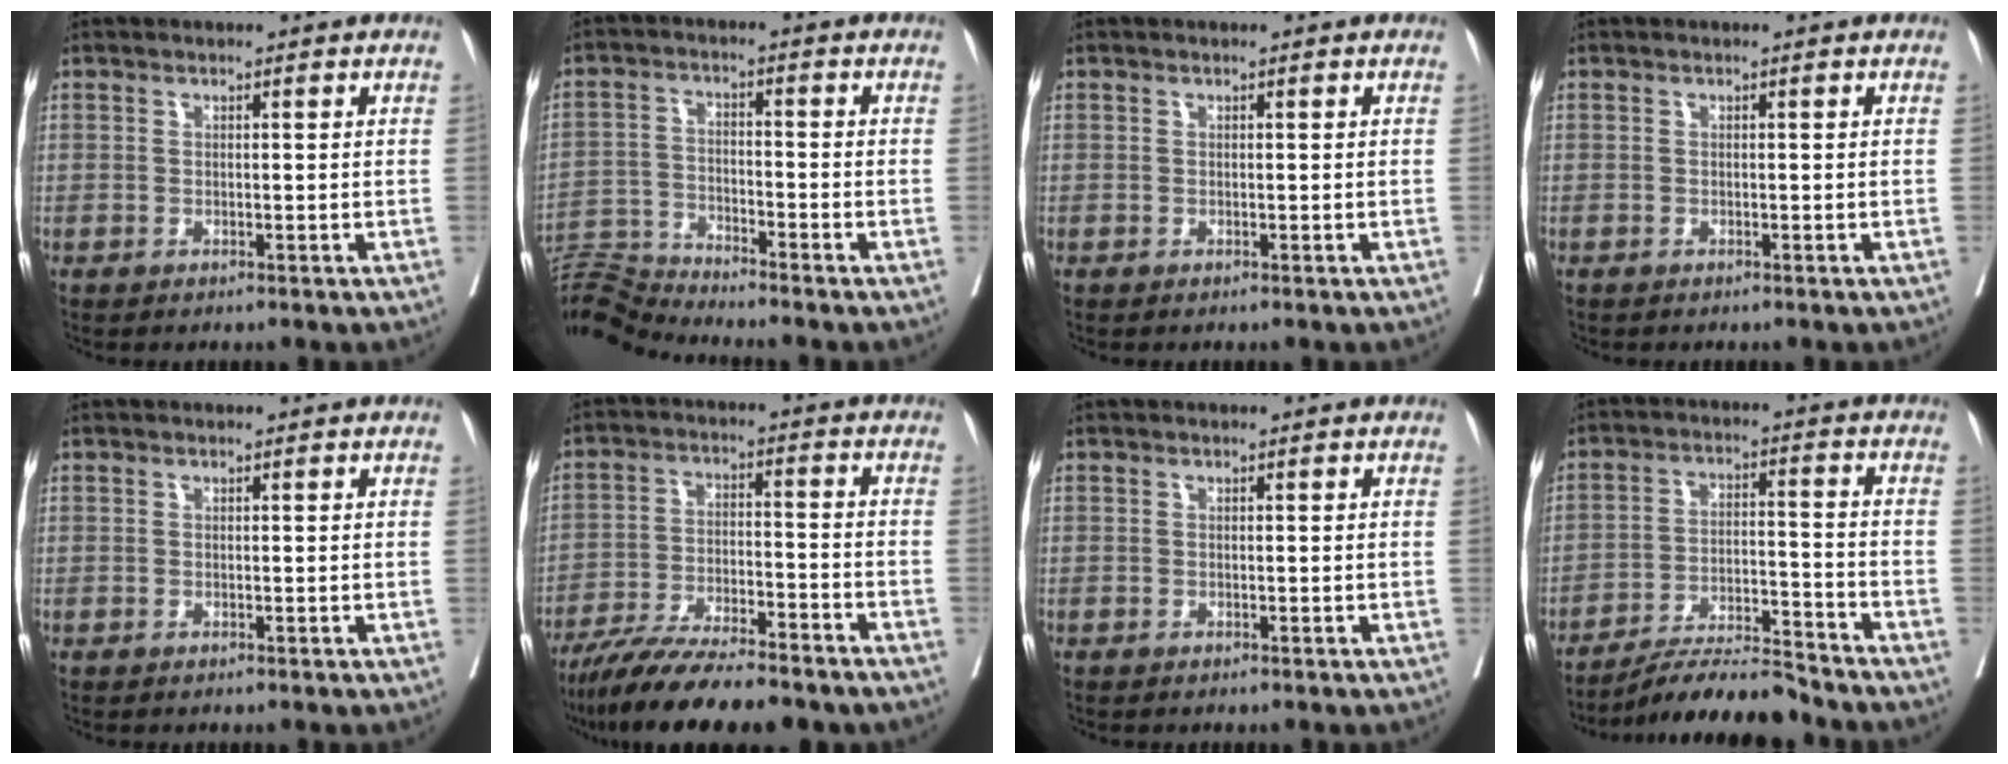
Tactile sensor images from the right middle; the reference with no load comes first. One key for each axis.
{"total": 6.9, "fx": -6.6, "fy": -1.9, "fz": -0.4, "tx": 0.001, "ty": -0.005, "tz": -0.127}
{"total": 0.0}
{"total": 0.0}
{"total": 0.0}
{"total": 15.2, "fx": -12.8, "fy": 2.1, "fz": 7.8, "tx": -0.131, "ty": -0.020, "tz": -0.207}
{"total": 0.0}
{"total": 10.4, "fx": -9.8, "fy": -0.1, "fz": 3.3, "tx": -0.046, "ty": -0.001, "tz": -0.174}